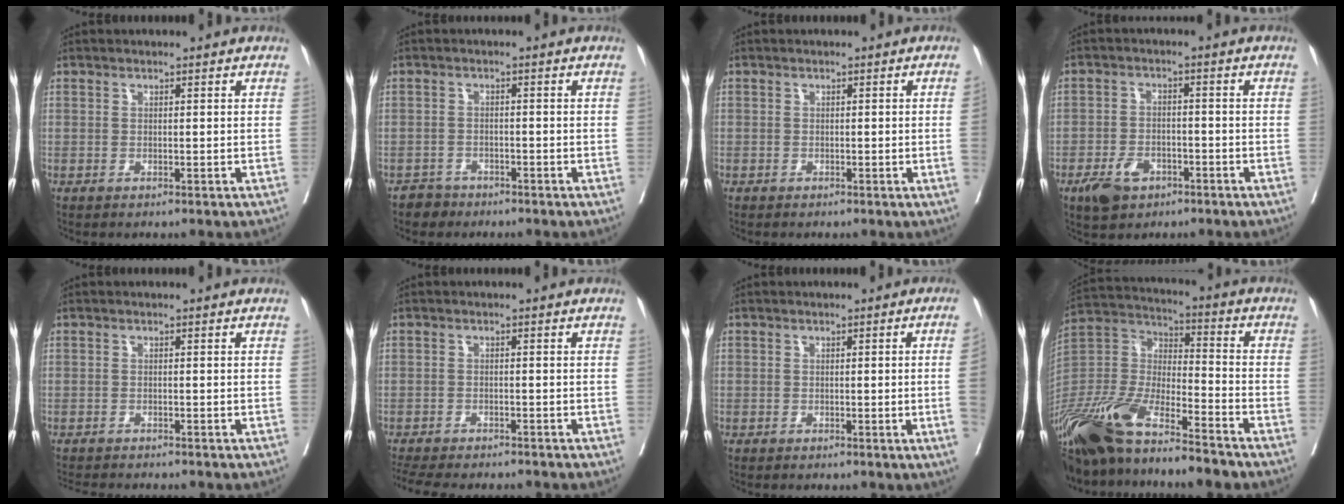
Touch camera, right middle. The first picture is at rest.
{"total": 2.3, "force": [-1.8, 1.3, -0.5], "torque": [0.000, 0.005, -0.031]}
{"total": 1.0, "force": [-0.2, -0.3, 0.9], "torque": [-0.013, -0.001, -0.003]}
{"total": 5.6, "force": [-3.3, 3.4, 3.1], "torque": [-0.060, 0.001, -0.051]}
{"total": 5.1, "force": [-4.8, 0.6, 1.7], "torque": [-0.027, -0.012, -0.073]}
{"total": 11.5, "force": [-10.3, 2.6, 4.6], "torque": [-0.086, -0.014, -0.140]}
{"total": 2.8, "force": [-0.5, -0.9, 2.6], "torque": [-0.032, -0.005, -0.006]}
{"total": 22.7, "force": [-17.6, 5.3, 13.4], "torque": [-0.311, -0.033, -0.332]}